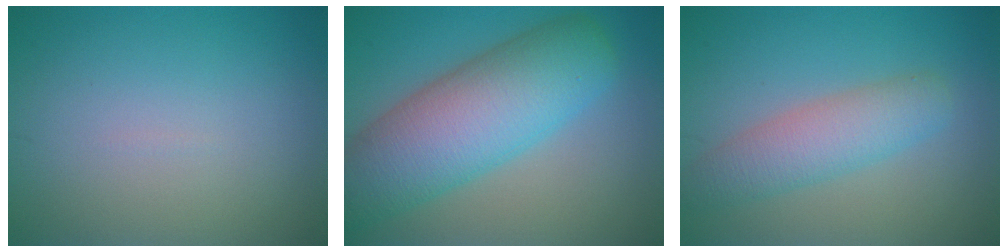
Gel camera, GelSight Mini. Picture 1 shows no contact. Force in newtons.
{"total": 10.2, "press": 10.2, "slide": 0.2}
{"total": 4.1, "press": 4.1, "slide": 0.2}